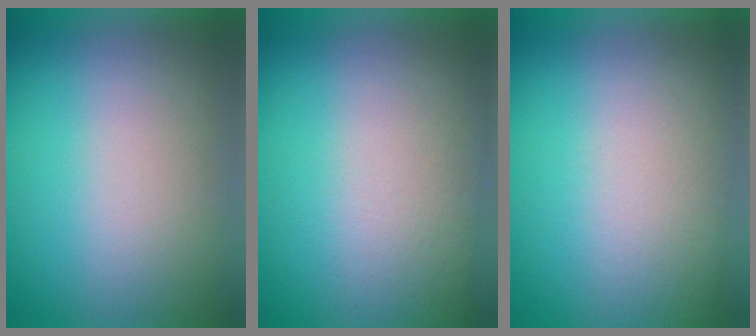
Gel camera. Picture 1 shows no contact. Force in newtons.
{"total": 2.6}
{"total": 2.3}